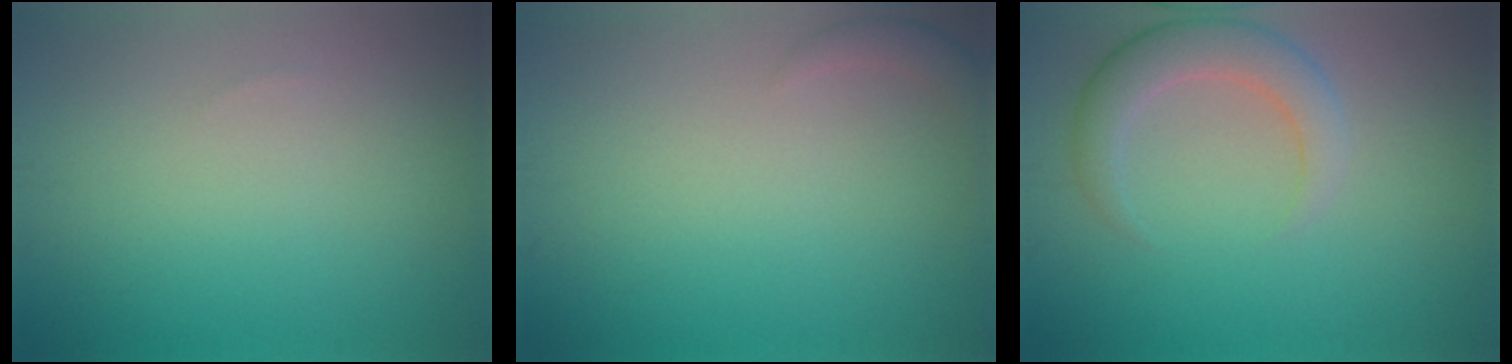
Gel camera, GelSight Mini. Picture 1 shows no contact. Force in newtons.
{"total": 1.4, "press": 1.4, "slide": 0.2}
{"total": 4.0, "press": 3.9, "slide": 0.4}